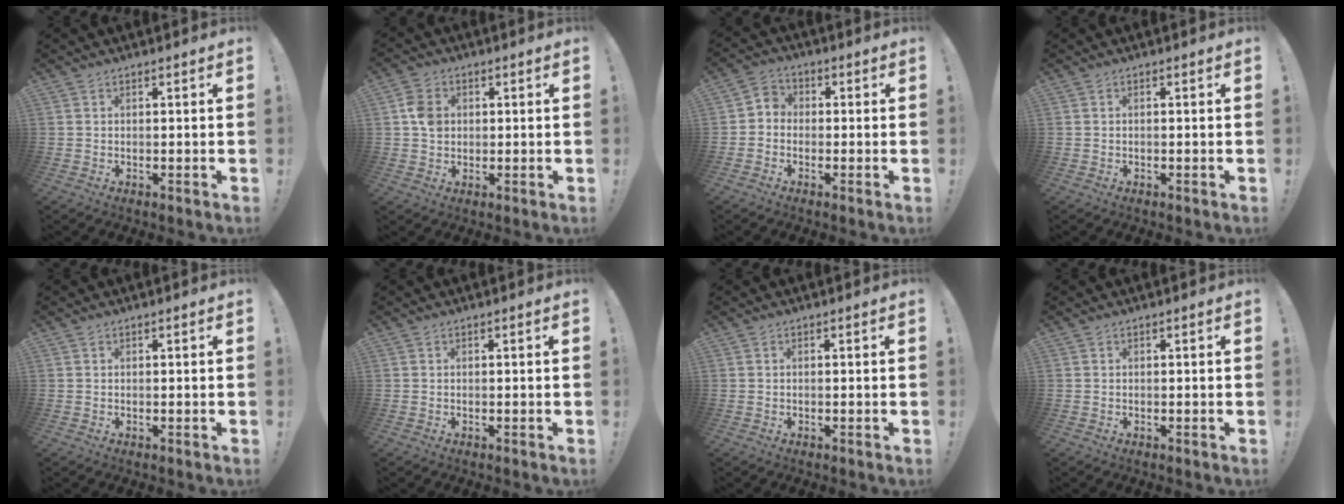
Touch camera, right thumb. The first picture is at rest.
{"total": 6.4, "force": [0.7, 5.3, 3.5], "torque": [-0.051, 0.004, 0.014]}
{"total": 4.0, "force": [-1.9, 3.2, 1.5], "torque": [-0.038, 0.017, -0.035]}
{"total": 0.0}
{"total": 0.0}
{"total": 0.0}
{"total": 0.0}
{"total": 0.0}